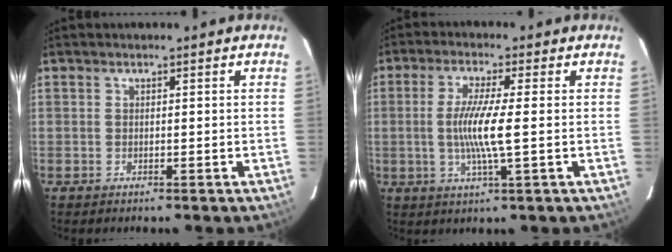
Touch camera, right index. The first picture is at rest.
{"total": 7.5, "force": [-0.6, -0.1, 7.5], "torque": [-0.145, -0.007, -0.013]}